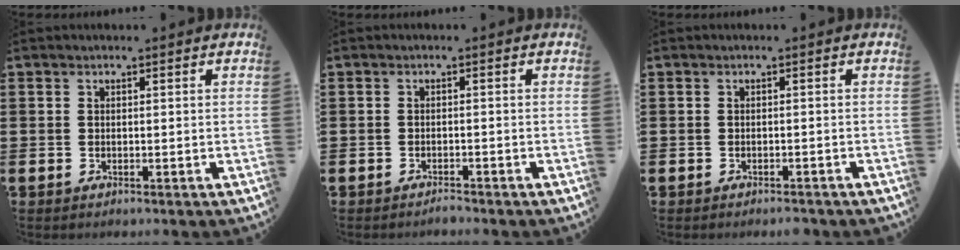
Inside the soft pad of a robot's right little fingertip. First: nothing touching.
{"total": 0.9, "force": [-0.9, 0.0, 0.1], "torque": [-0.005, 0.000, -0.019]}
{"total": 0.8, "force": [-0.8, 0.1, 0.2], "torque": [-0.005, -0.001, -0.015]}